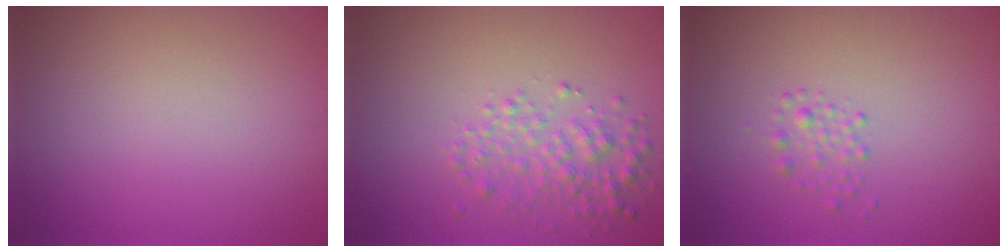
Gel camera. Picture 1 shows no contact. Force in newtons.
{"total": 2.8, "press": 2.8, "slide": 0.1}
{"total": 1.2, "press": 1.2, "slide": 0.0}